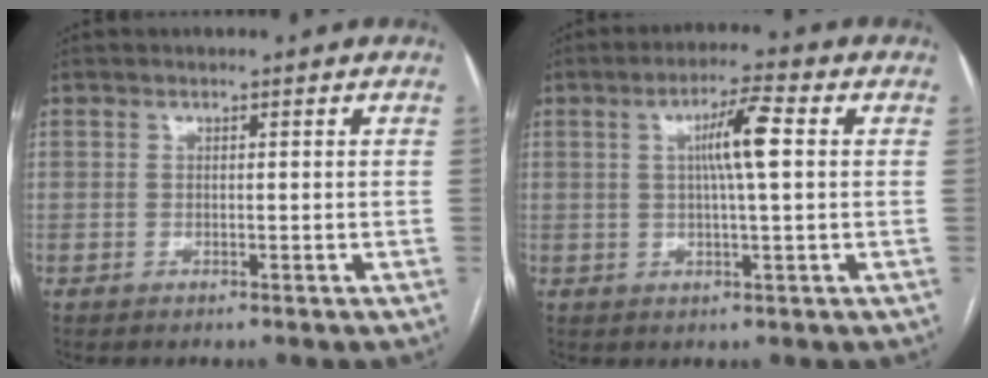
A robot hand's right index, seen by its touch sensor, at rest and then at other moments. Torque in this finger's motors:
{"motor_torque": [0.23, -0.03, 0.17, 0.08]}